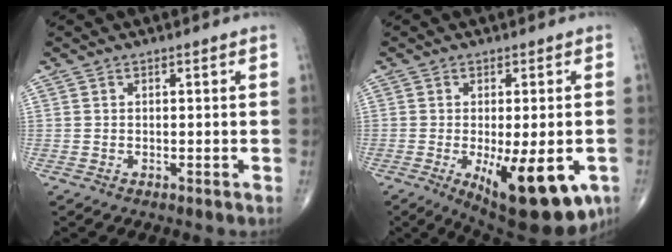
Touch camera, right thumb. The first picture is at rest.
{"total": 16.3, "force": [-5.8, 6.0, 14.0], "torque": [-0.164, -0.013, -0.065]}